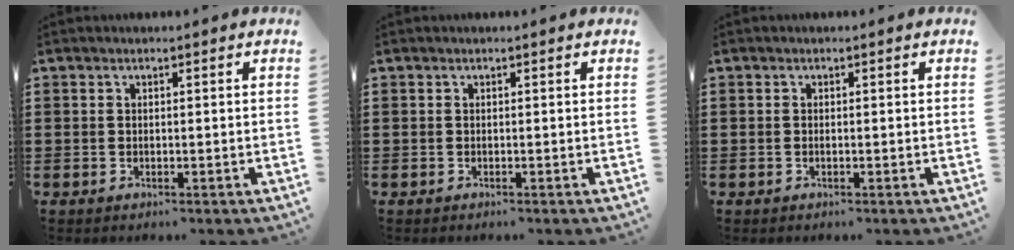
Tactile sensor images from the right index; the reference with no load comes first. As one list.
[{"total": 0.0}, {"total": 0.0}]